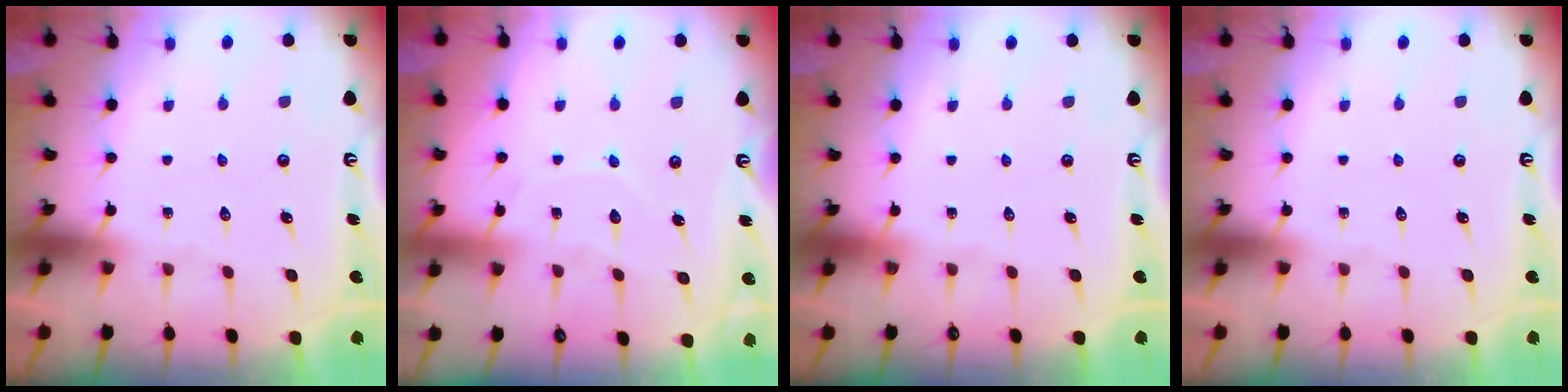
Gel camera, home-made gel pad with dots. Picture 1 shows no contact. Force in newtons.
{"total": 6.5, "press": 6.4, "slide": 0.6}
{"total": 0.0}
{"total": 0.0}